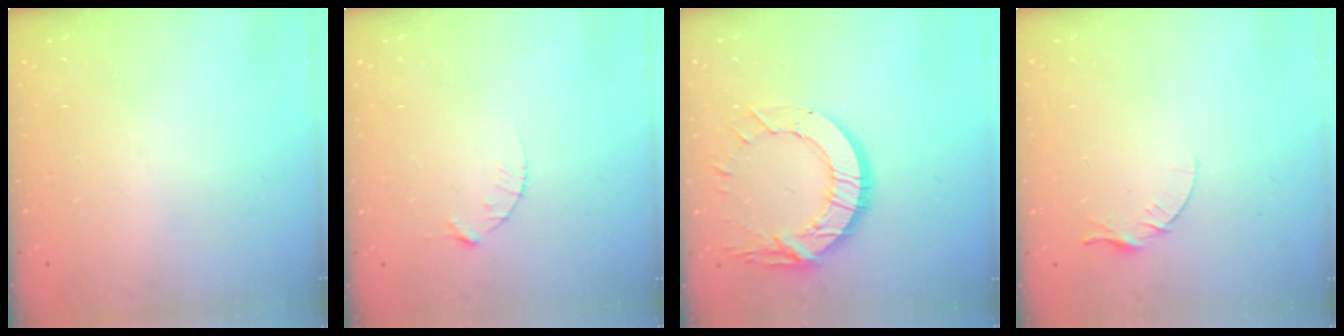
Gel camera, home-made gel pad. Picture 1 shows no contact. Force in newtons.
{"total": 3.1, "press": 3.1, "slide": 0.4}
{"total": 15.3, "press": 15.2, "slide": 1.3}
{"total": 4.4, "press": 4.4, "slide": 0.5}